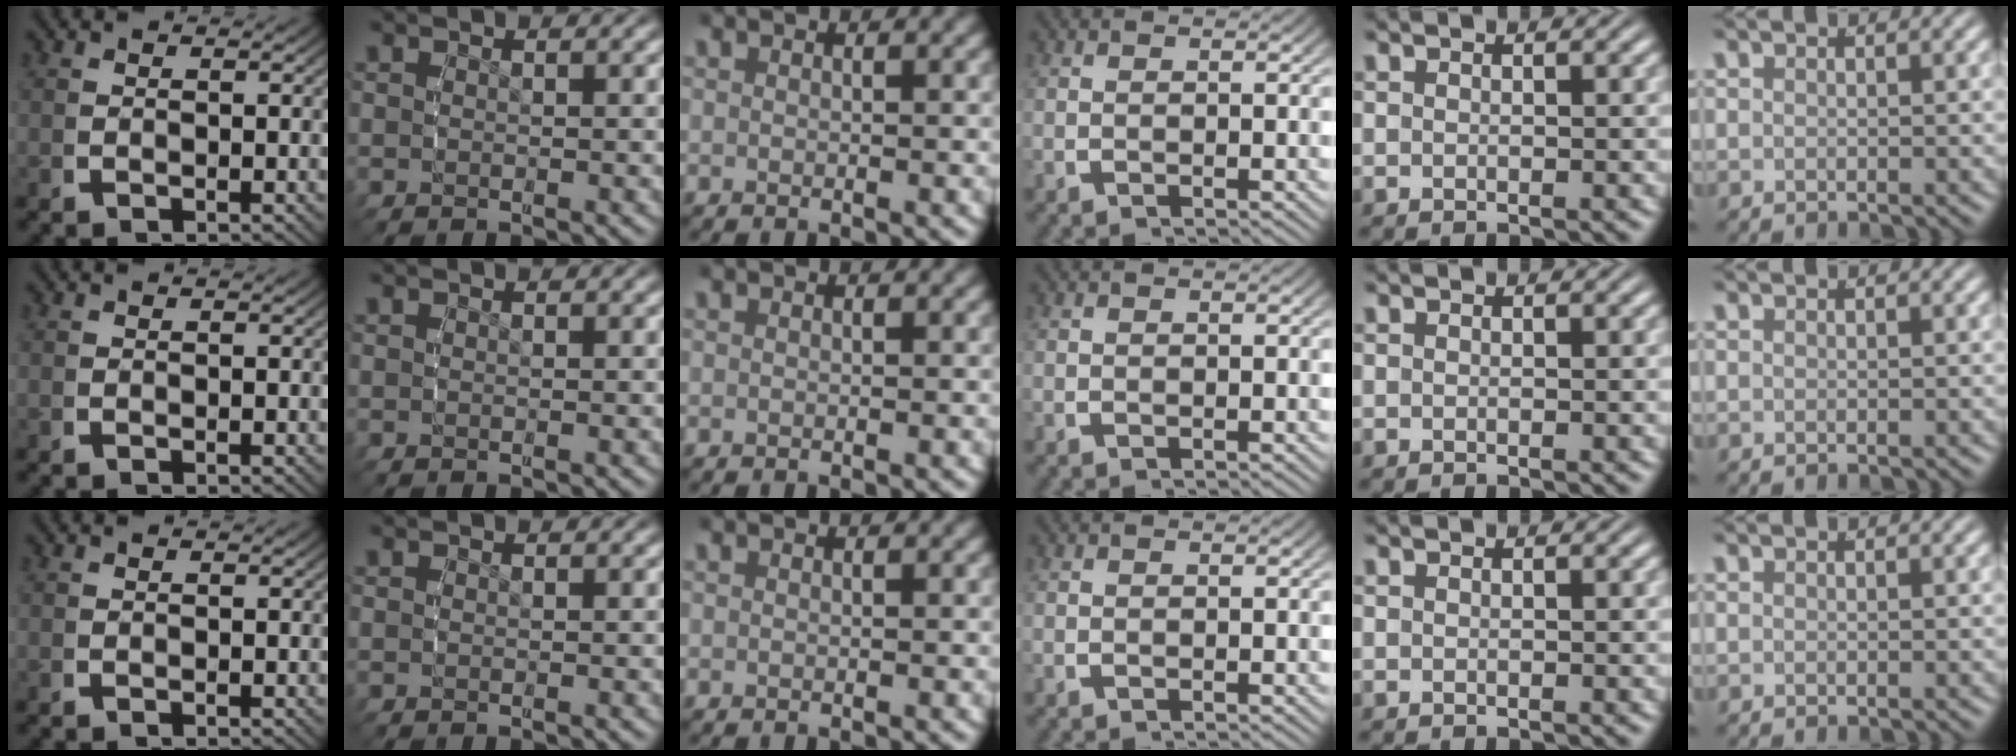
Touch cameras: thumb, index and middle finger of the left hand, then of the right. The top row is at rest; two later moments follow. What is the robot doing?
{"motion": "grasp_and_lifting", "object": "backpack"}